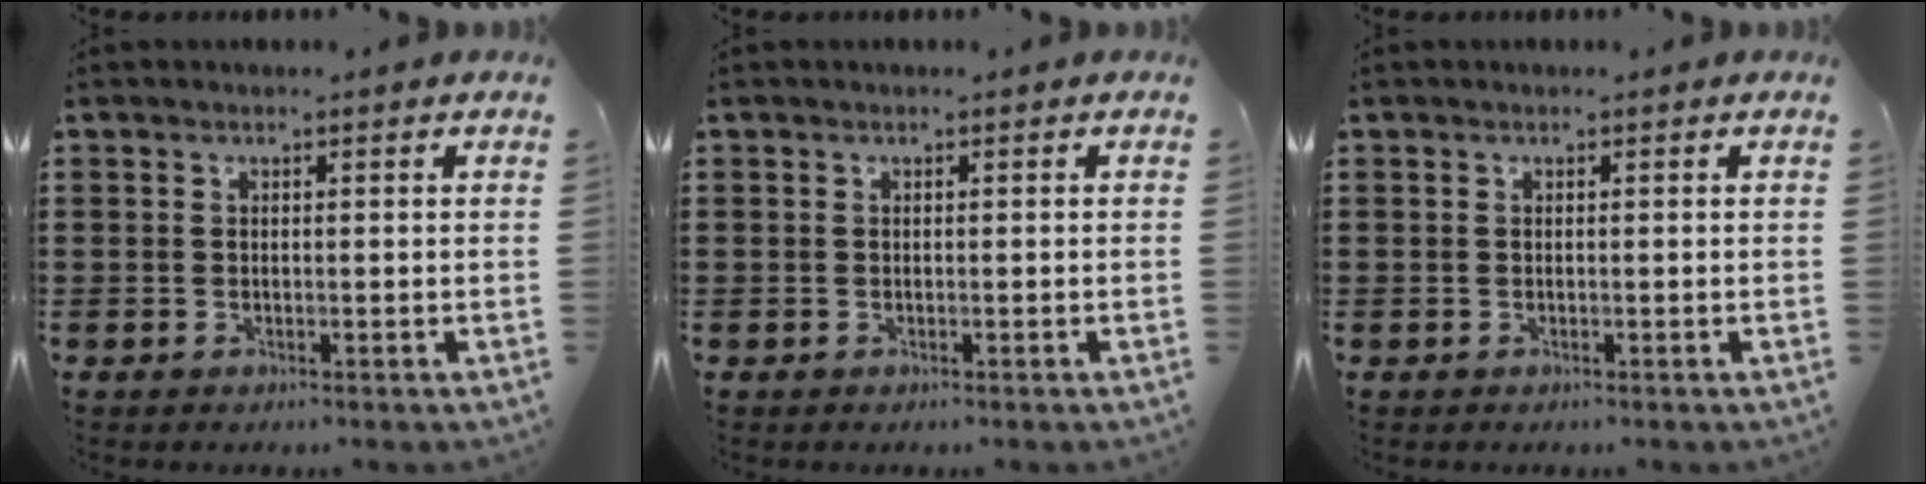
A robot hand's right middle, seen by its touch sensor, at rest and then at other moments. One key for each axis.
{"total": 0.0}
{"total": 0.0}